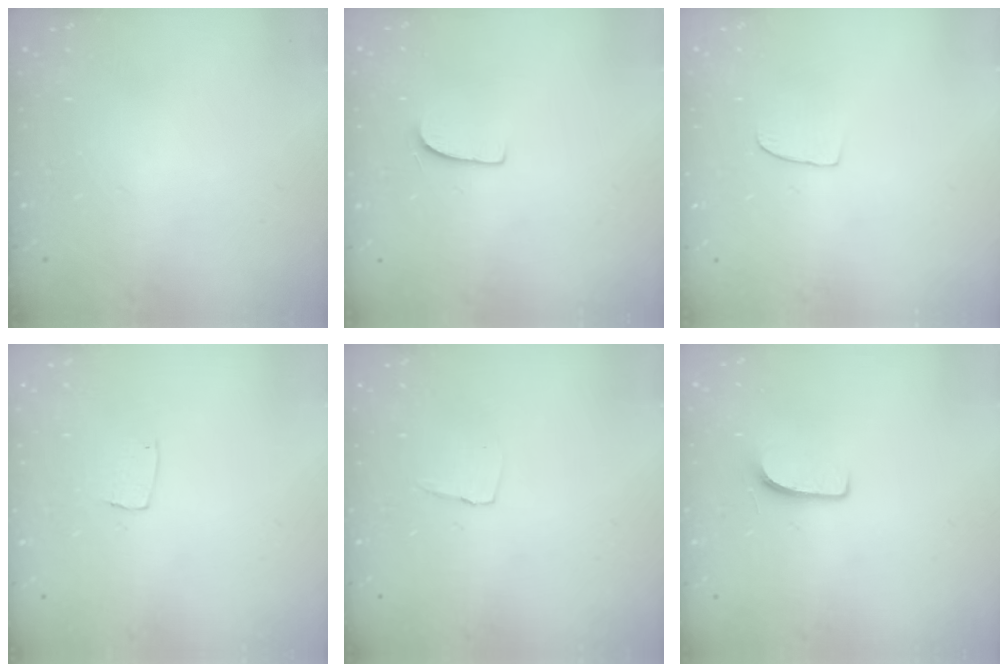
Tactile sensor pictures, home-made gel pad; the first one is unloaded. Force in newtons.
{"total": 5.7, "press": 5.7, "slide": 0.3}
{"total": 3.7, "press": 3.7, "slide": 0.3}
{"total": 3.7, "press": 3.7, "slide": 0.2}
{"total": 3.6, "press": 3.6, "slide": 0.3}
{"total": 5.9, "press": 5.9, "slide": 0.4}